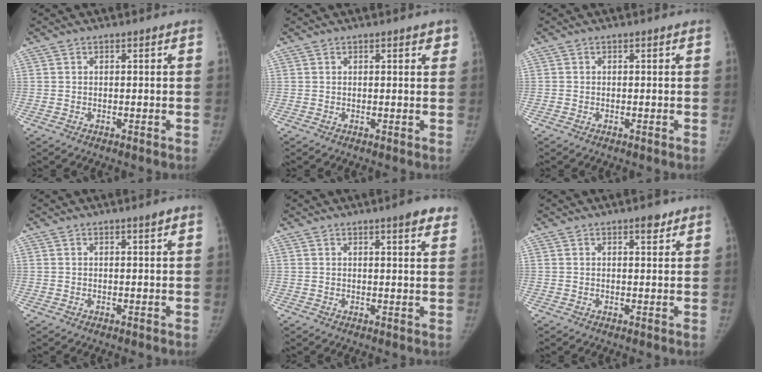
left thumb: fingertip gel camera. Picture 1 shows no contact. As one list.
[{"total": 2.0, "force": [1.2, 0.7, 1.4], "torque": [-0.009, -0.003, 0.012]}, {"total": 0.0}, {"total": 1.0, "force": [0.7, 0.0, 0.8], "torque": [-0.010, -0.003, 0.011]}, {"total": 5.5, "force": [3.7, 1.0, 4.0], "torque": [-0.037, -0.011, 0.044]}, {"total": 2.4, "force": [1.6, 1.0, 1.5], "torque": [-0.014, -0.008, 0.022]}]